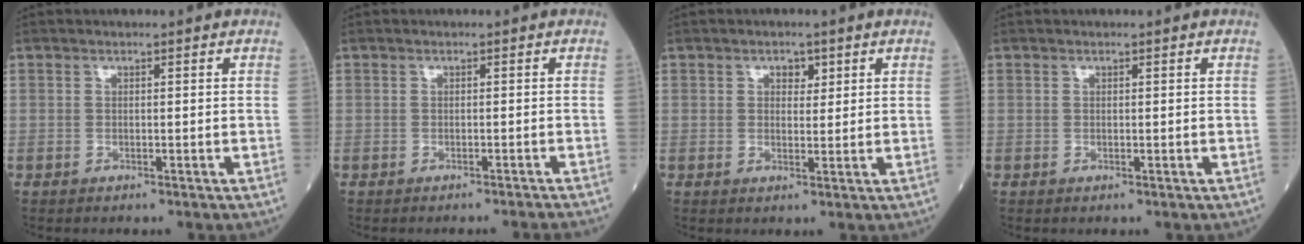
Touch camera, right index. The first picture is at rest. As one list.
[{"total": 4.5, "force": [-4.2, -1.3, 1.0], "torque": [-0.004, -0.014, -0.050]}, {"total": 2.0, "force": [1.0, 1.4, 1.2], "torque": [-0.012, 0.001, 0.012]}, {"total": 0.0}]